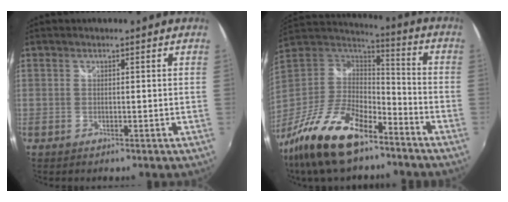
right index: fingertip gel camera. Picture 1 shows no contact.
{"total": 23.3, "force": [-15.2, 9.8, 14.8], "torque": [-0.304, -0.027, -0.266]}